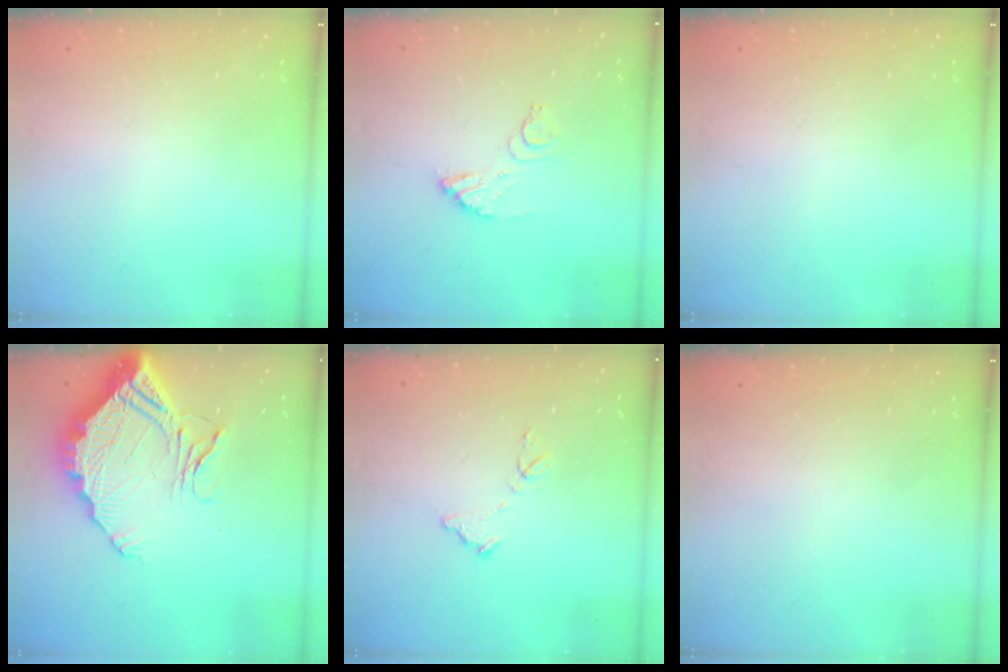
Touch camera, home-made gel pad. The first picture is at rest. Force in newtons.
{"total": 8.1, "press": 8.0, "slide": 0.7}
{"total": 0.0}
{"total": 15.9, "press": 15.8, "slide": 1.0}
{"total": 9.2, "press": 9.2, "slide": 0.6}
{"total": 0.0}